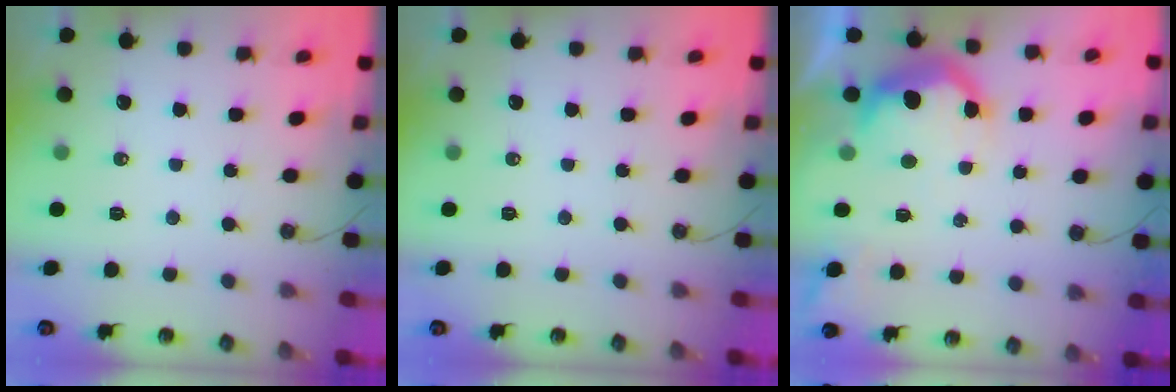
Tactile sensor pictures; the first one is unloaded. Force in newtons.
{"total": 0.0}
{"total": 15.9, "press": 15.9, "slide": 1.1}